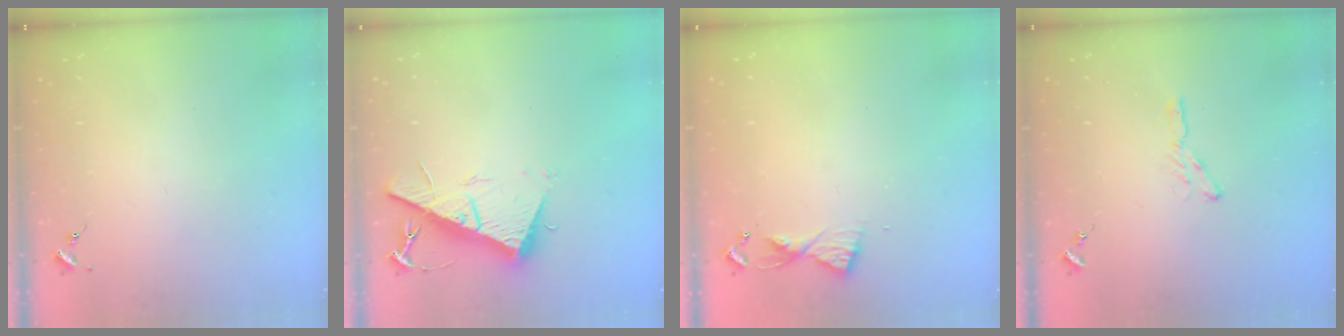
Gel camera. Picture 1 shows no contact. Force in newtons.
{"total": 14.6, "press": 14.6, "slide": 0.4}
{"total": 5.5, "press": 5.4, "slide": 0.6}
{"total": 4.3, "press": 4.2, "slide": 0.4}